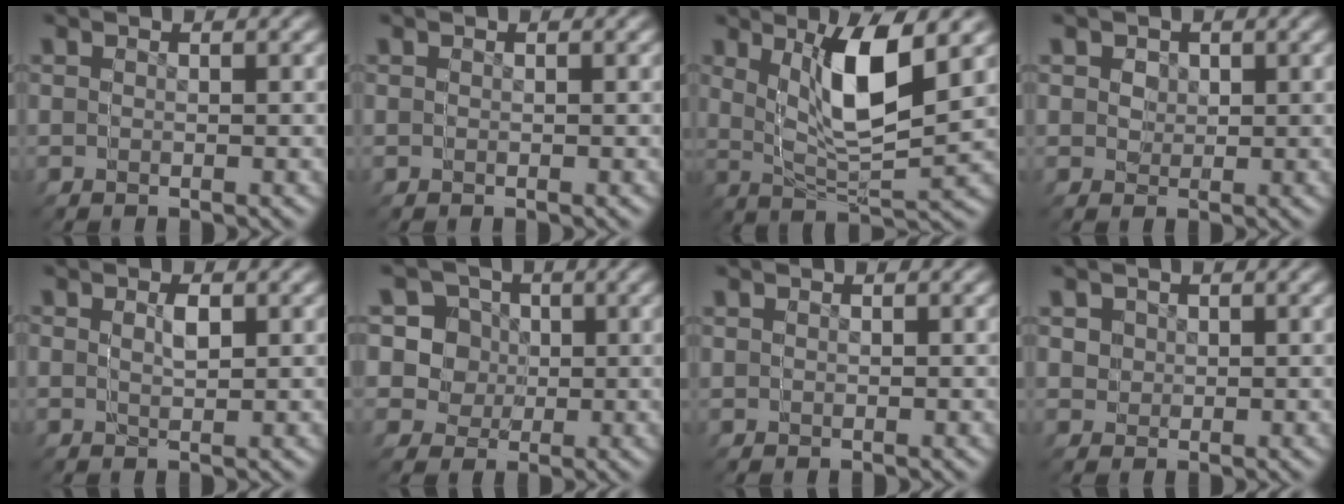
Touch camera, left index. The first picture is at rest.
{"total": 0.0}
{"total": 5.3, "force": [4.1, -0.1, 3.5], "torque": [-0.083, 0.041, 0.053]}
{"total": 4.4, "force": [1.0, 4.1, 1.1], "torque": [-0.011, -0.012, 0.024]}
{"total": 0.0}
{"total": 10.4, "force": [1.3, 9.5, 3.9], "torque": [-0.067, -0.031, 0.027]}
{"total": 1.2, "force": [0.3, 1.1, 0.0], "torque": [0.000, -0.006, 0.010]}
{"total": 3.3, "force": [1.1, 3.1, 0.0], "torque": [-0.006, -0.013, 0.027]}